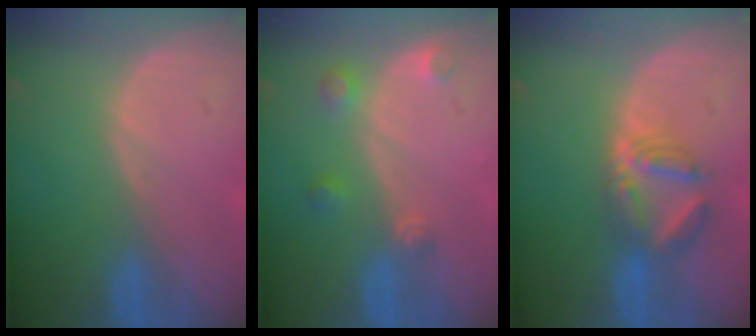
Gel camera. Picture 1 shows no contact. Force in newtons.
{"total": 3.2, "press": 2.9, "slide": 1.3}
{"total": 5.8, "press": 5.7, "slide": 1.2}